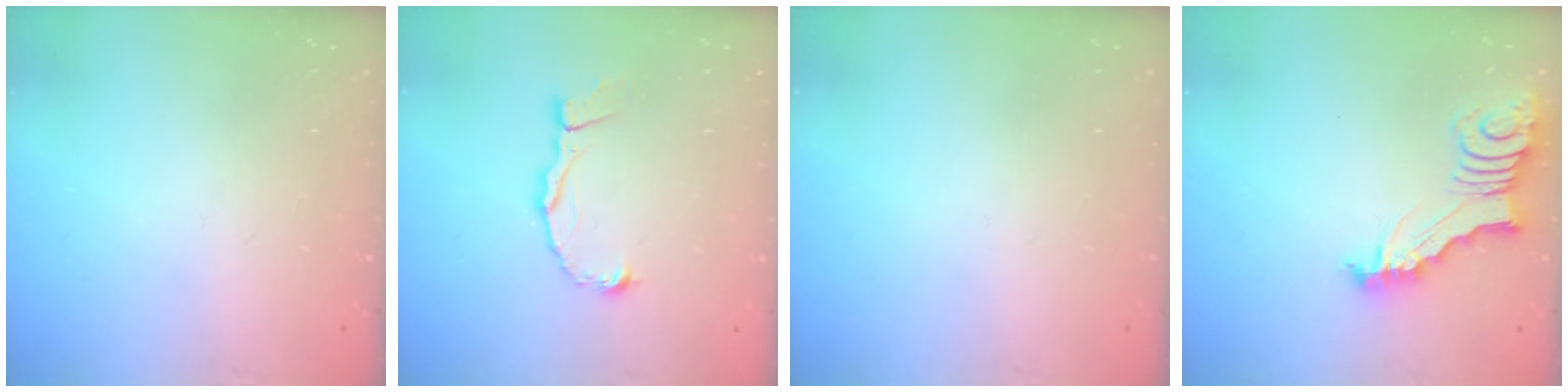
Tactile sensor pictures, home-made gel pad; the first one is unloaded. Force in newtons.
{"total": 5.1, "press": 5.1, "slide": 0.3}
{"total": 0.0}
{"total": 4.4, "press": 4.3, "slide": 0.4}